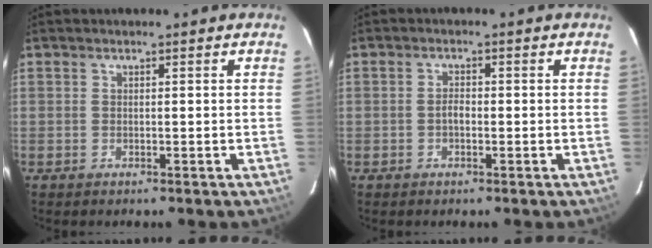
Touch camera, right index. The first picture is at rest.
{"total": 1.5, "force": [-0.5, 0.8, 1.1], "torque": [-0.021, 0.006, -0.010]}